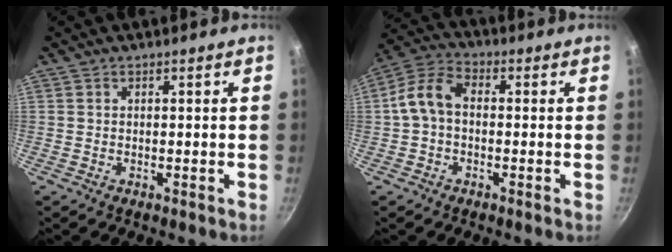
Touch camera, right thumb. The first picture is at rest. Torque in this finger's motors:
{"motor_torque": [-0.07, 0.08, 0.37, -0.32, 0.07]}